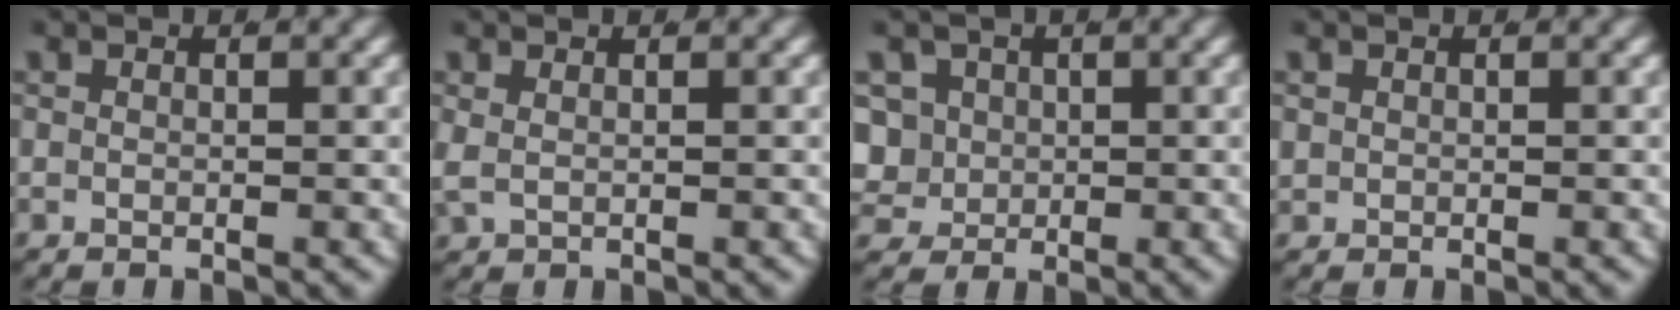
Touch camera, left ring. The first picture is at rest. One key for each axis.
{"total": 1.1, "fx": 0.5, "fy": 0.6, "fz": 0.8, "tx": -0.026, "ty": -0.008, "tz": 0.020}
{"total": 8.1, "fx": -0.3, "fy": 7.5, "fz": 3.1, "tx": -0.098, "ty": -0.035, "tz": 0.003}
{"total": 0.9, "fx": 0.1, "fy": 0.8, "fz": 0.2, "tx": -0.016, "ty": -0.008, "tz": 0.010}